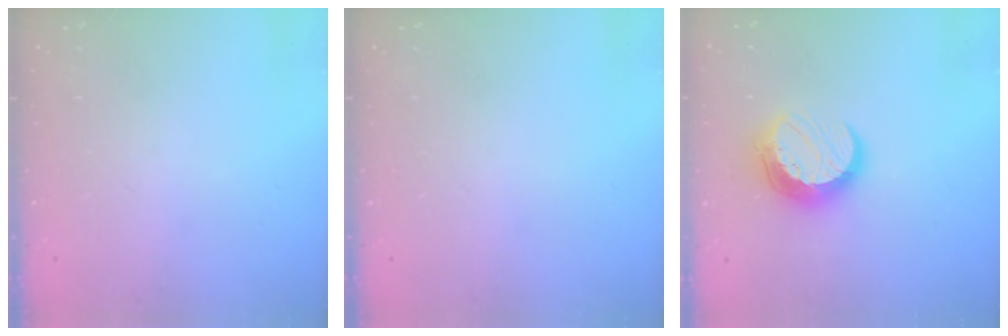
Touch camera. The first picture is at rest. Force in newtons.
{"total": 0.0}
{"total": 11.9, "press": 11.8, "slide": 0.9}